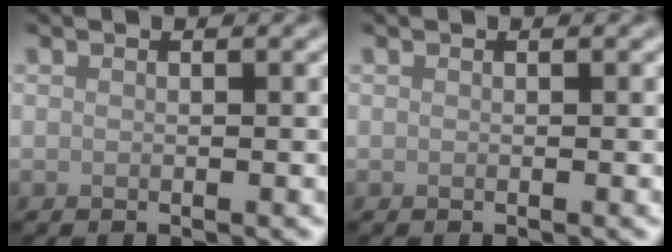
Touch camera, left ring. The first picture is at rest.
{"total": 0.0}